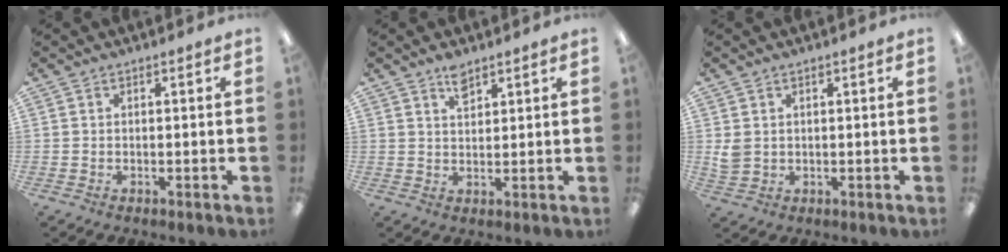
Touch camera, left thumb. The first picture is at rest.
{"total": 3.8, "force": [2.9, 1.6, 1.9], "torque": [-0.027, -0.008, 0.050]}
{"total": 3.1, "force": [1.1, 2.5, 1.5], "torque": [-0.022, -0.001, 0.020]}